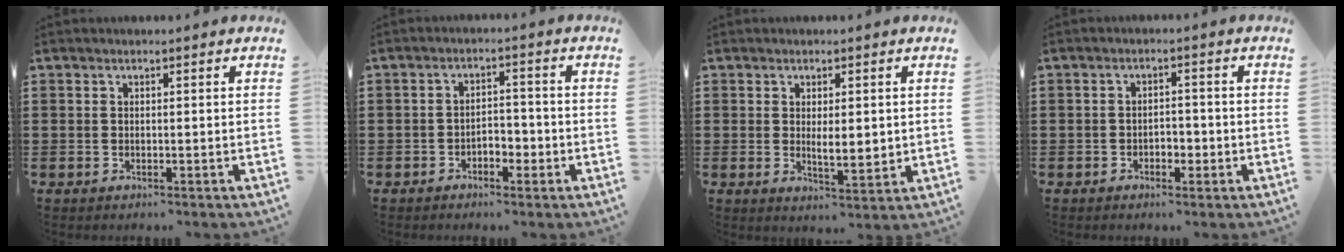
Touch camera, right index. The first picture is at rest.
{"total": 2.8, "force": [-1.6, 1.6, 1.6], "torque": [-0.033, 0.006, -0.033]}
{"total": 3.5, "force": [0.6, 1.5, 3.1], "torque": [-0.047, -0.004, 0.007]}
{"total": 2.2, "force": [-1.0, 1.4, 1.4], "torque": [-0.029, 0.004, -0.022]}